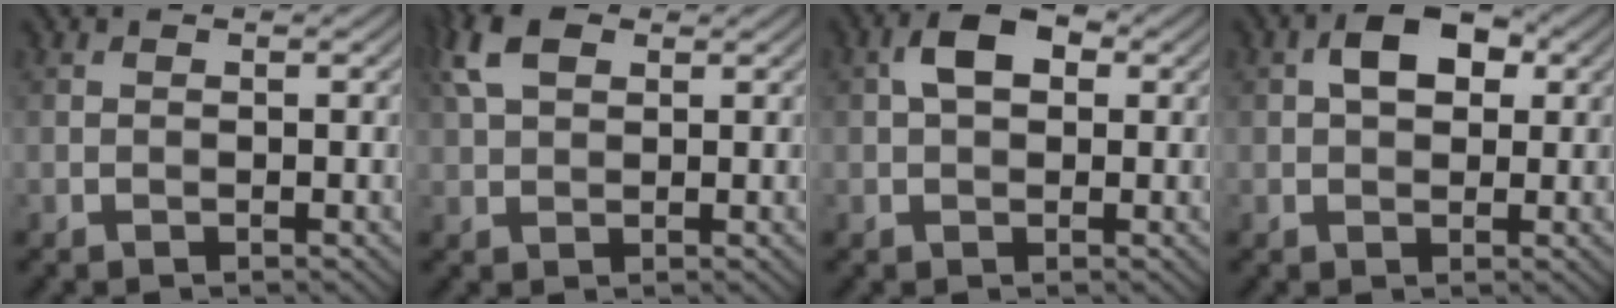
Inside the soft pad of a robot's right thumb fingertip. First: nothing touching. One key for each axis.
{"total": 5.5, "fx": 2.3, "fy": 3.1, "fz": 3.9, "tx": -0.101, "ty": 0.018, "tz": 0.041}
{"total": 4.4, "fx": 1.0, "fy": 2.7, "fz": 3.3, "tx": -0.060, "ty": 0.010, "tz": 0.010}
{"total": 4.9, "fx": 1.3, "fy": 3.1, "fz": 3.6, "tx": -0.058, "ty": 0.008, "tz": 0.015}